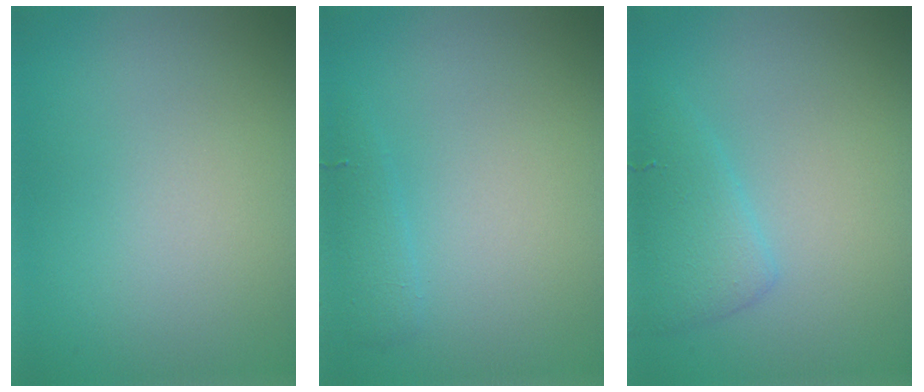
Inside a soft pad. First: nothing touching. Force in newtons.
{"total": 1.2, "press": 1.2, "slide": 0.1}
{"total": 2.6, "press": 2.6, "slide": 0.2}